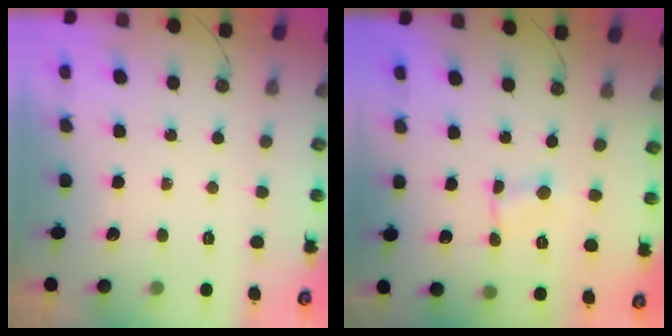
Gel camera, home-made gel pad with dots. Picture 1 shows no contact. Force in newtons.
{"total": 0.8, "press": 0.8, "slide": 0.1}